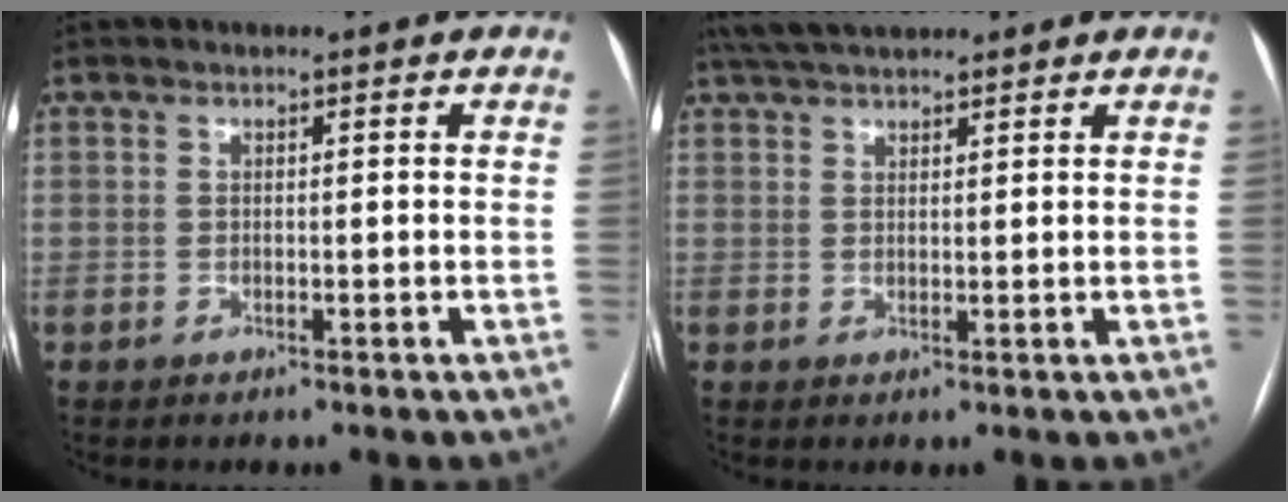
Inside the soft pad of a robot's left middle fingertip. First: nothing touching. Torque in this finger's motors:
{"motor_torque": [0.33, -0.43, 0.03, 0.01]}